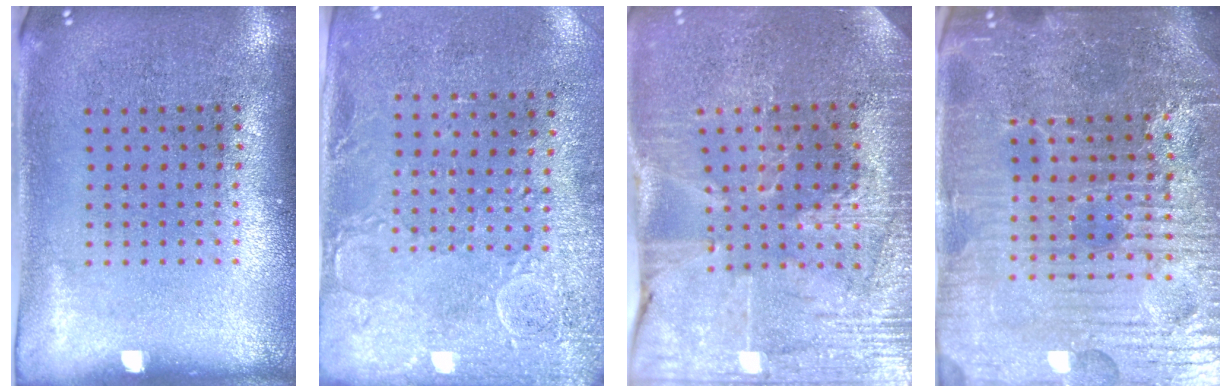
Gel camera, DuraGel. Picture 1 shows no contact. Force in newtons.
{"total": 3.0, "press": 2.2, "slide": 2.0}
{"total": 3.4, "press": 3.3, "slide": 0.7}
{"total": 6.0, "press": 5.6, "slide": 2.3}